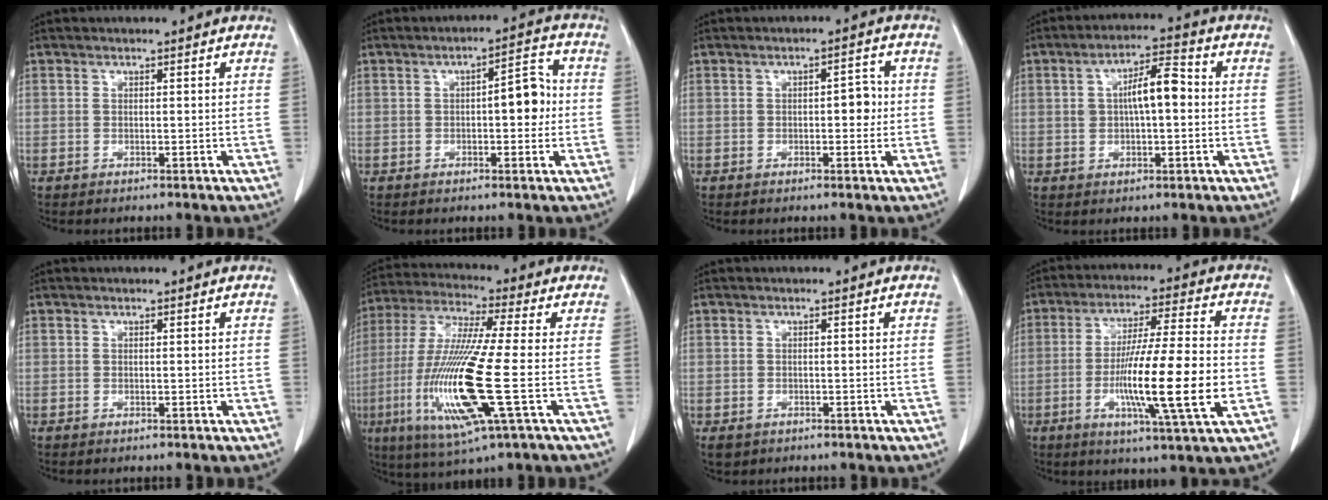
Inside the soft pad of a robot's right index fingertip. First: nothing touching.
{"total": 5.8, "force": [-0.2, 2.0, 5.4], "torque": [-0.069, 0.019, -0.006]}
{"total": 3.2, "force": [-0.1, 1.4, 2.8], "torque": [-0.033, 0.007, -0.003]}
{"total": 7.1, "force": [0.8, 2.3, 6.7], "torque": [-0.111, 0.024, 0.012]}
{"total": 0.0}
{"total": 17.2, "force": [-3.7, 0.5, 16.7], "torque": [-0.350, -0.021, -0.074]}
{"total": 2.4, "force": [-1.4, 1.8, 0.7], "torque": [-0.013, -0.001, -0.018]}
{"total": 15.7, "force": [-3.2, 0.1, 15.4], "torque": [-0.265, -0.013, -0.058]}